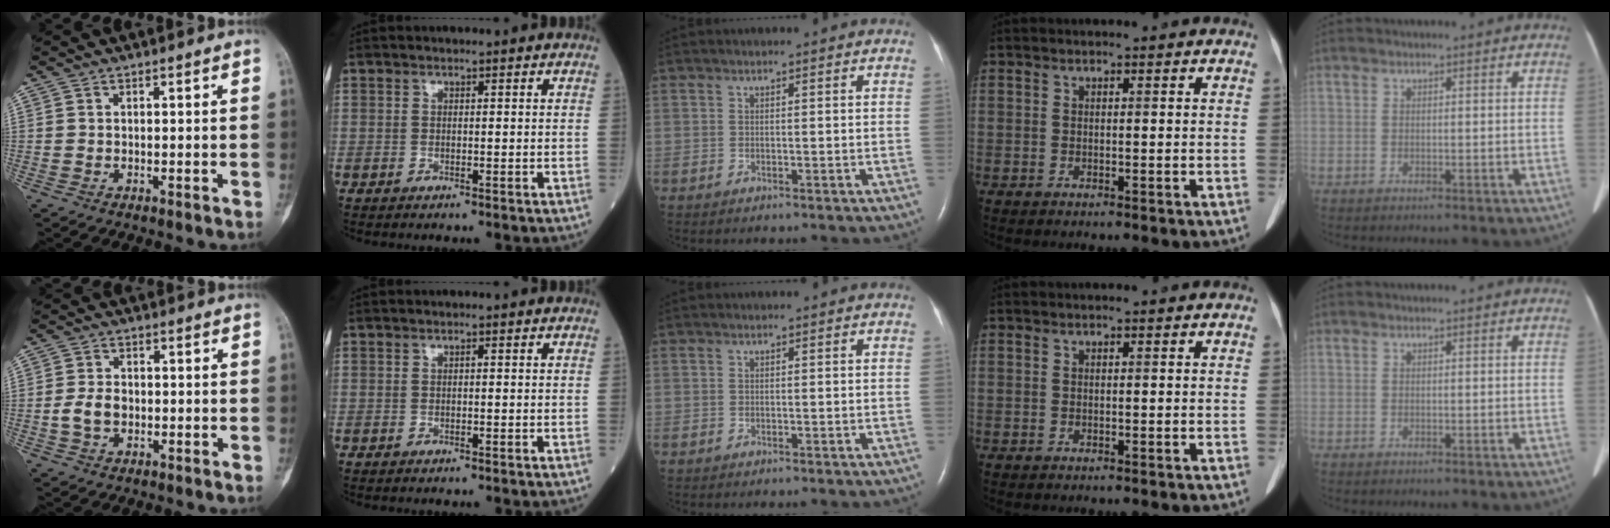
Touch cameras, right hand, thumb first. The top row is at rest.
{"thumb": {"total": 4.3, "force": [-0.7, 3.1, 3.0], "torque": [-0.057, 0.010, -0.015]}}